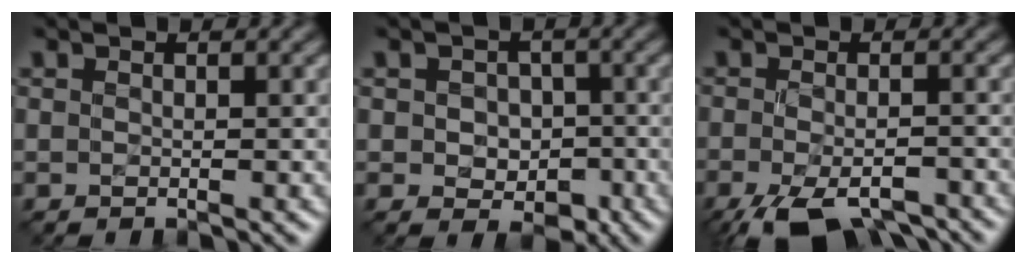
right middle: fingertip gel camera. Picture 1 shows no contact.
{"total": 3.5, "force": [-0.5, 2.7, 2.1], "torque": [-0.026, -0.003, -0.008]}
{"total": 8.7, "force": [-5.8, 3.2, 5.6], "torque": [-0.104, -0.033, -0.087]}